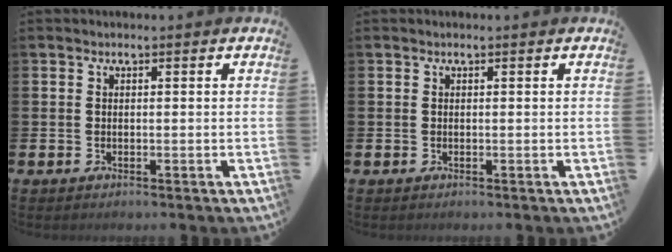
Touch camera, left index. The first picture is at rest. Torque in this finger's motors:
{"motor_torque": [-0.02, 0.05, -0.03, -0.01]}